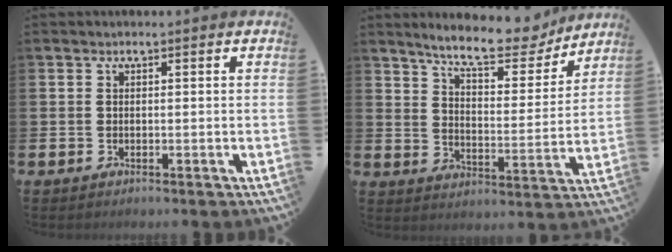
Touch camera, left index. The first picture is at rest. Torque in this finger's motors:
{"motor_torque": [0.84, -0.94, 0.71, 0.18]}